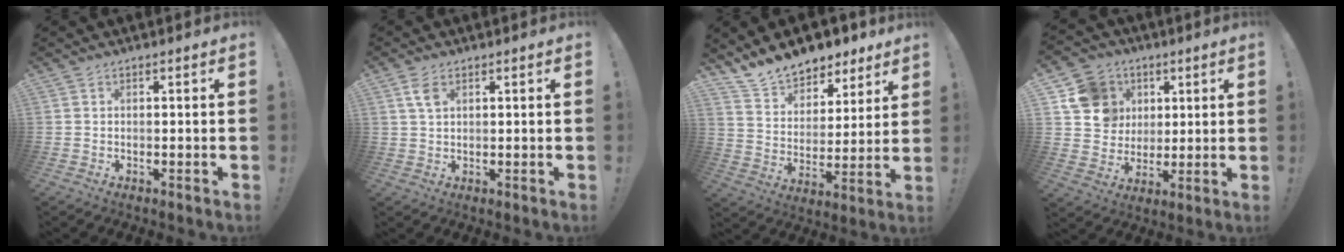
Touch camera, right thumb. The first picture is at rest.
{"total": 4.0, "force": [1.9, 2.1, 2.9], "torque": [-0.048, -0.003, 0.032]}
{"total": 12.9, "force": [11.3, 5.7, 2.6], "torque": [-0.063, -0.088, 0.210]}
{"total": 13.5, "force": [4.6, 11.9, 4.4], "torque": [-0.064, -0.010, 0.101]}